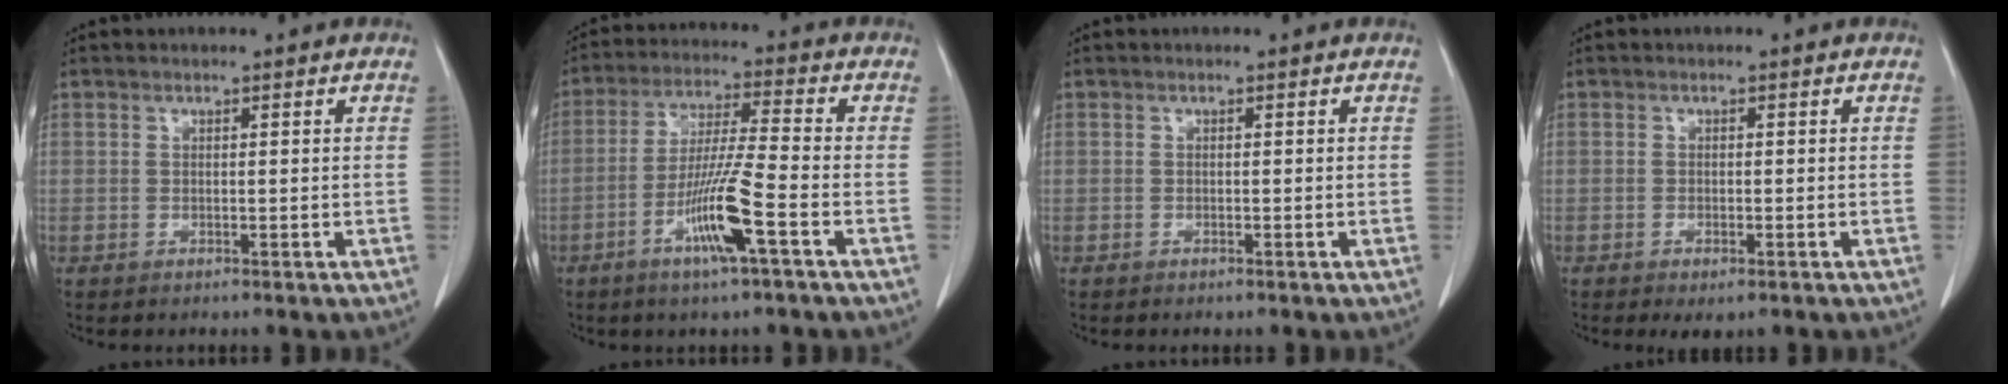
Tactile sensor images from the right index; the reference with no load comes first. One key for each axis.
{"total": 10.2, "fx": -4.4, "fy": -0.4, "fz": 9.1, "tx": -0.178, "ty": -0.011, "tz": -0.085}
{"total": 0.0}
{"total": 2.3, "fx": -1.4, "fy": 0.9, "fz": 1.7, "tx": -0.024, "ty": -0.004, "tz": -0.014}